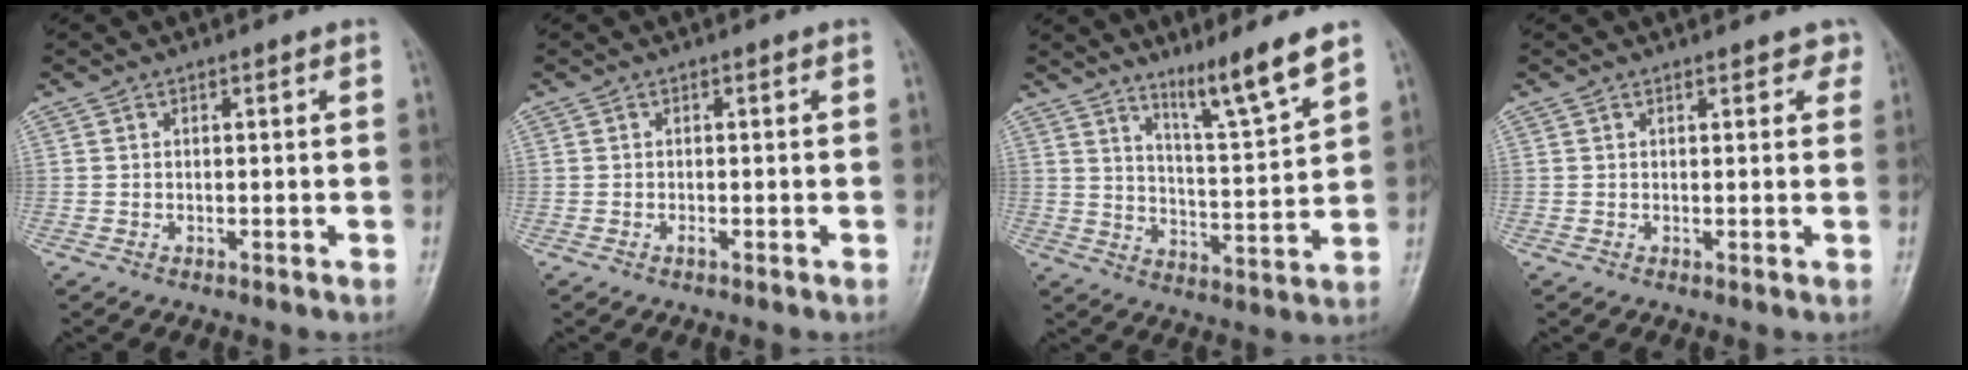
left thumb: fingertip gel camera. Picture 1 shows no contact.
{"total": 0.6, "force": [-0.3, 0.2, 0.4], "torque": [-0.010, 0.001, -0.007]}
{"total": 9.6, "force": [7.3, -0.1, 6.3], "torque": [-0.102, -0.063, 0.127]}
{"total": 2.2, "force": [1.6, 1.2, 1.0], "torque": [0.015, -0.003, 0.010]}